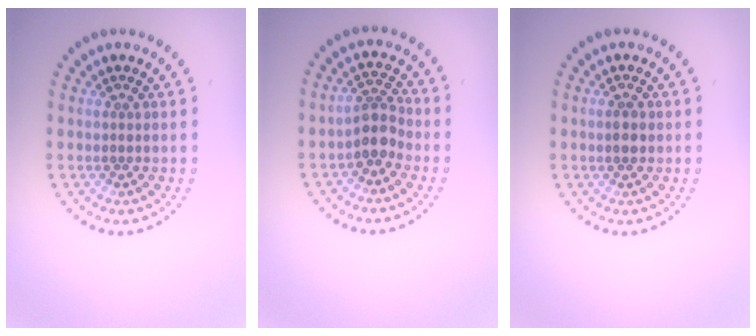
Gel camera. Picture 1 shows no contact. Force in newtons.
{"total": 2.6, "press": 2.2, "slide": 1.5}
{"total": 1.7, "press": 1.7, "slide": 0.2}